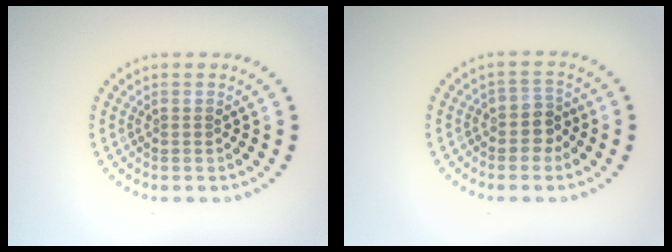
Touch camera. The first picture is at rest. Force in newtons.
{"total": 2.0, "press": 1.7, "slide": 1.1}